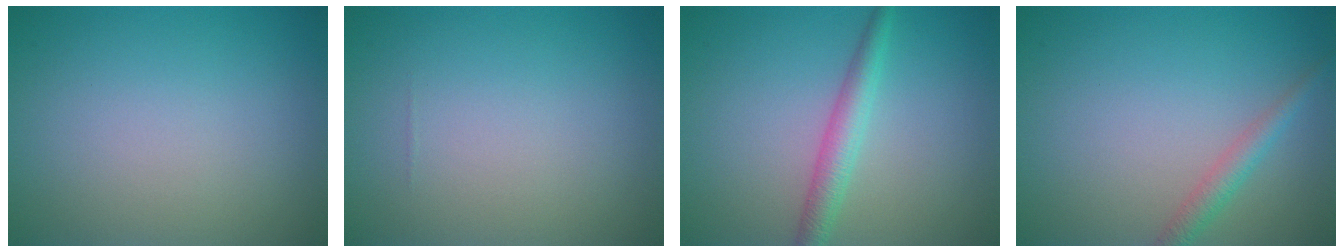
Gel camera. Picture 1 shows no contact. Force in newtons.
{"total": 0.0}
{"total": 2.6, "press": 2.6, "slide": 0.0}
{"total": 1.9, "press": 1.9, "slide": 0.0}